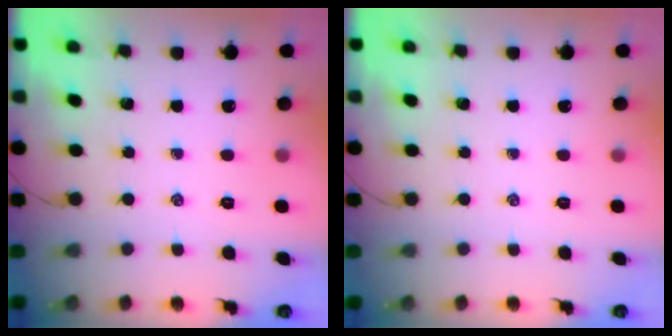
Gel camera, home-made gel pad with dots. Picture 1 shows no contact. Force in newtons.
{"total": 0.0}